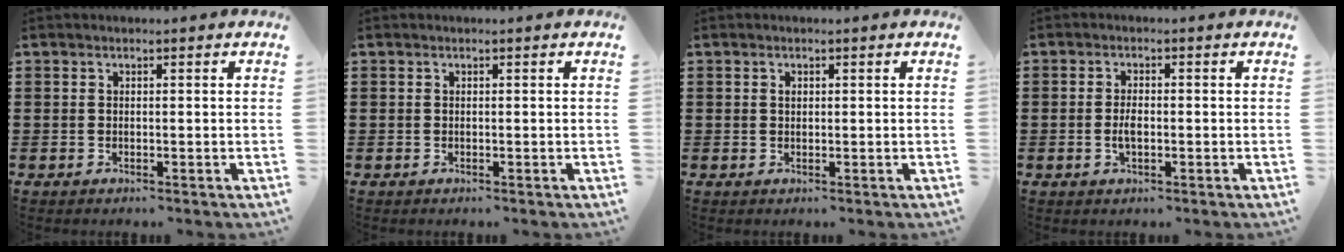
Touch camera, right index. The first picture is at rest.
{"total": 0.0}
{"total": 0.7, "force": [0.2, 0.5, 0.5], "torque": [-0.012, 0.001, 0.004]}
{"total": 2.5, "force": [-0.5, 1.1, 2.2], "torque": [-0.049, -0.001, -0.011]}